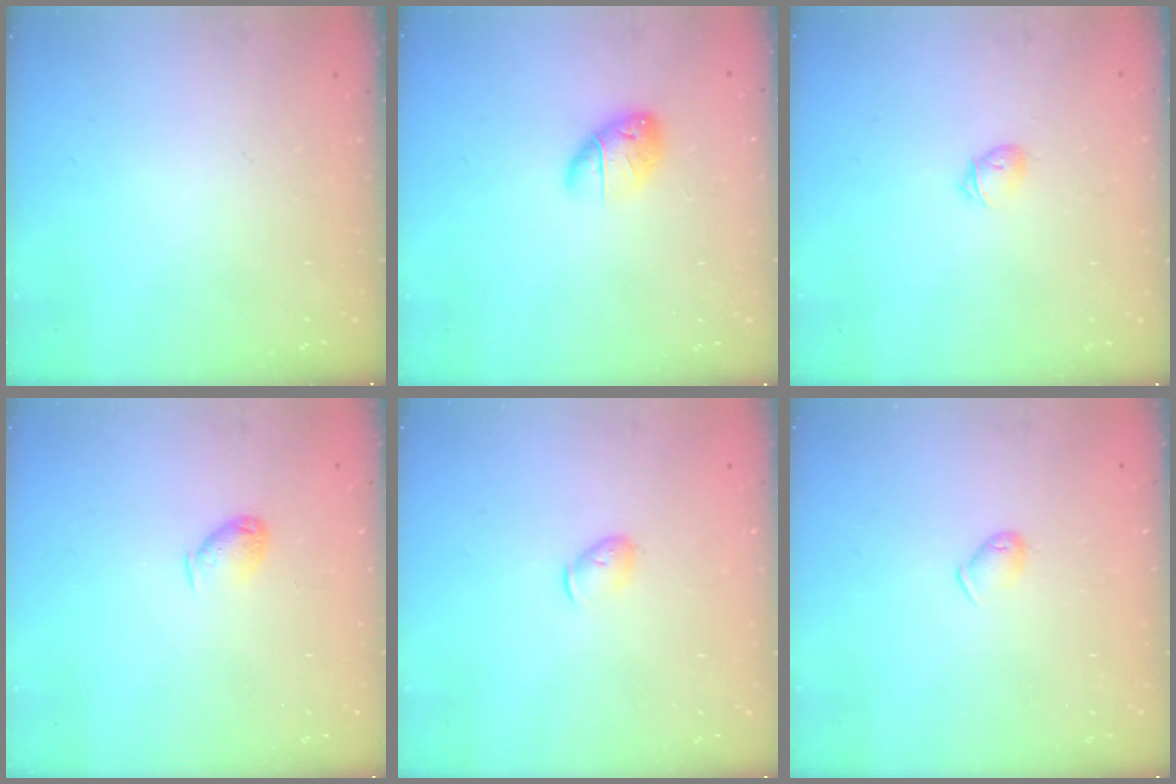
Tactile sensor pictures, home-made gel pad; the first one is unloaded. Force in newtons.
{"total": 8.5, "press": 8.2, "slide": 2.0}
{"total": 3.7, "press": 3.6, "slide": 0.8}
{"total": 5.8, "press": 5.8, "slide": 0.4}
{"total": 4.7, "press": 4.6, "slide": 0.9}
{"total": 4.7, "press": 4.6, "slide": 0.9}